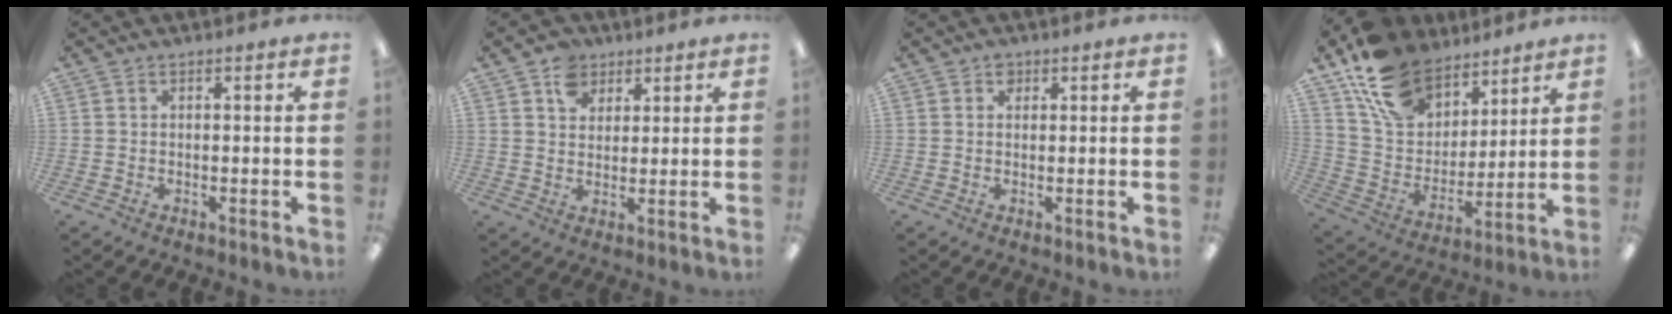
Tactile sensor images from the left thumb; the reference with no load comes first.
{"total": 6.7, "force": [4.0, 5.1, 1.7], "torque": [-0.023, -0.010, 0.072]}
{"total": 1.6, "force": [0.9, 1.2, 0.5], "torque": [-0.004, -0.001, 0.015]}
{"total": 17.9, "force": [12.1, 11.0, 7.3], "torque": [-0.145, -0.064, 0.232]}